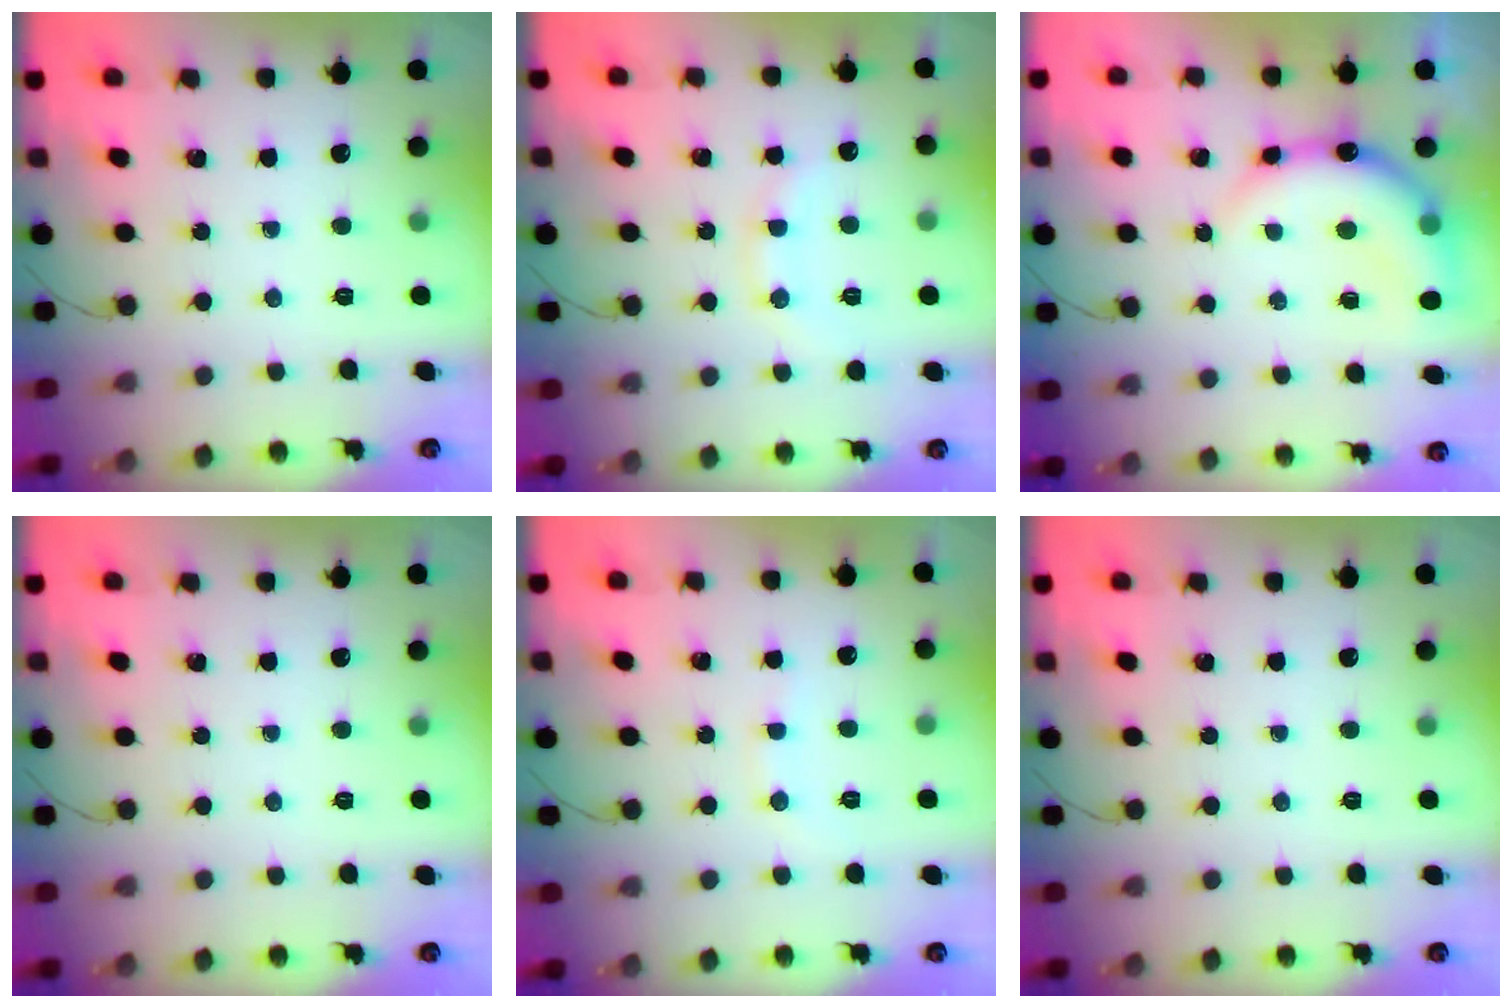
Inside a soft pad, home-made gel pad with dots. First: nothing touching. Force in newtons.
{"total": 10.5, "press": 10.4, "slide": 1.0}
{"total": 10.9, "press": 10.8, "slide": 1.5}
{"total": 0.0}
{"total": 5.9, "press": 5.9, "slide": 0.9}
{"total": 0.0}